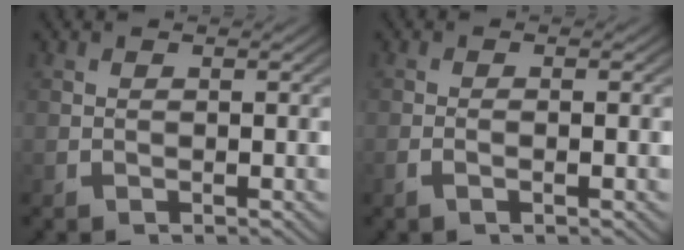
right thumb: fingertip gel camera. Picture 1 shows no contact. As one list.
[{"total": 1.1, "force": [-0.5, 0.1, 0.9], "torque": [-0.023, 0.000, -0.011]}]